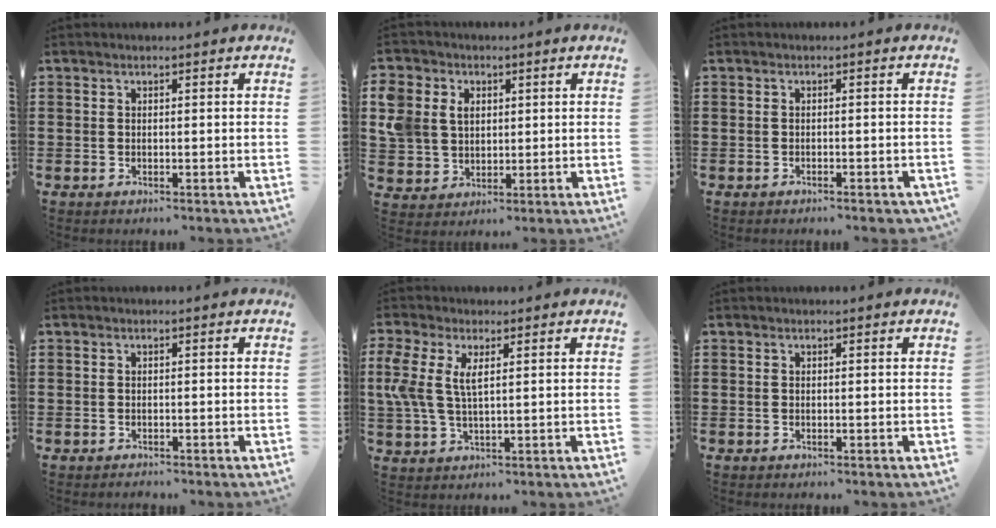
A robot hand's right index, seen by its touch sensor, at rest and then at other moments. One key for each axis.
{"total": 6.6, "fx": 1.8, "fy": 5.7, "fz": 2.7, "tx": -0.096, "ty": 0.014, "tz": 0.029}
{"total": 0.8, "fx": -0.6, "fy": 0.1, "fz": 0.5, "tx": -0.012, "ty": -0.003, "tz": -0.012}
{"total": 0.5, "fx": -0.5, "fy": 0.2, "fz": -0.1, "tx": 0.002, "ty": 0.004, "tz": -0.012}
{"total": 5.4, "fx": 1.7, "fy": 2.4, "fz": 4.5, "tx": -0.121, "ty": -0.003, "tz": 0.022}
{"total": 0.0}